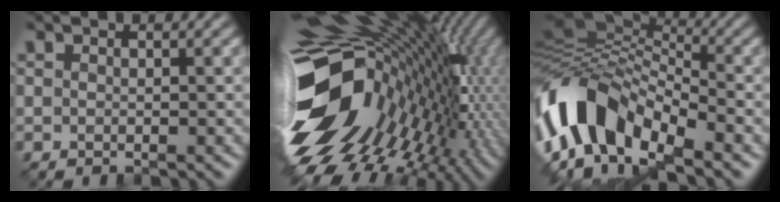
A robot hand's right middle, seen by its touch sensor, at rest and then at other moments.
{"total": 18.1, "force": [-1.2, 11.5, 14.0], "torque": [-0.245, -0.005, -0.022]}
{"total": 11.4, "force": [-5.0, 6.1, 8.3], "torque": [-0.148, 0.010, -0.108]}